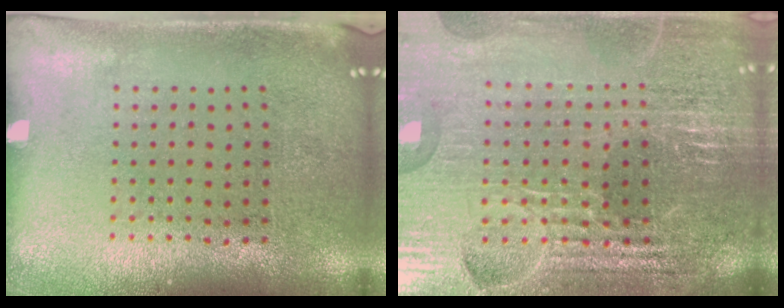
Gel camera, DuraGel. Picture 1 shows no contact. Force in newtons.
{"total": 5.0, "press": 4.7, "slide": 1.7}